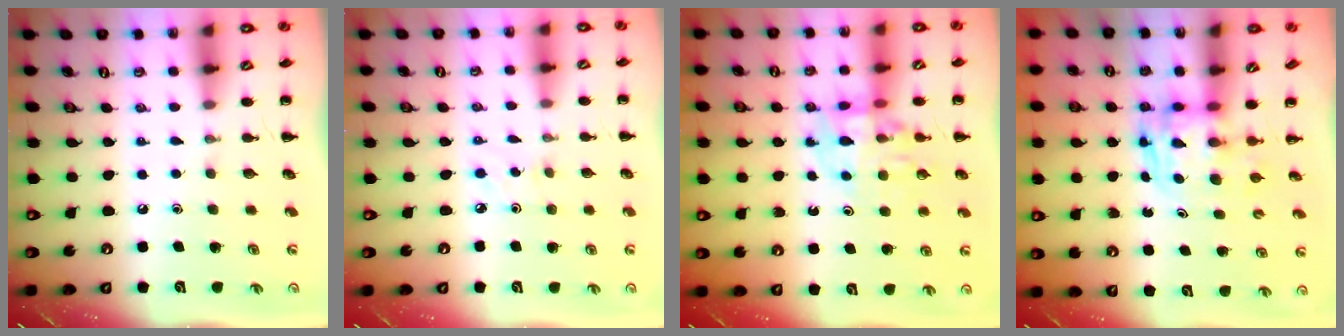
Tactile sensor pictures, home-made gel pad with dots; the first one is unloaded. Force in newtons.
{"total": 2.1, "press": 2.0, "slide": 0.8}
{"total": 11.4, "press": 11.1, "slide": 2.5}
{"total": 2.8, "press": 2.8, "slide": 0.2}